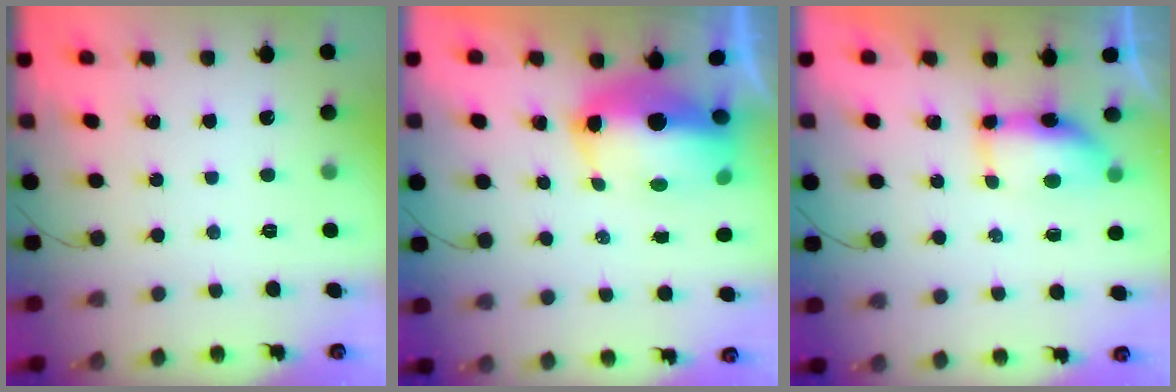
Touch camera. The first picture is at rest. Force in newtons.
{"total": 13.6, "press": 13.3, "slide": 2.6}
{"total": 6.9, "press": 6.9, "slide": 0.9}